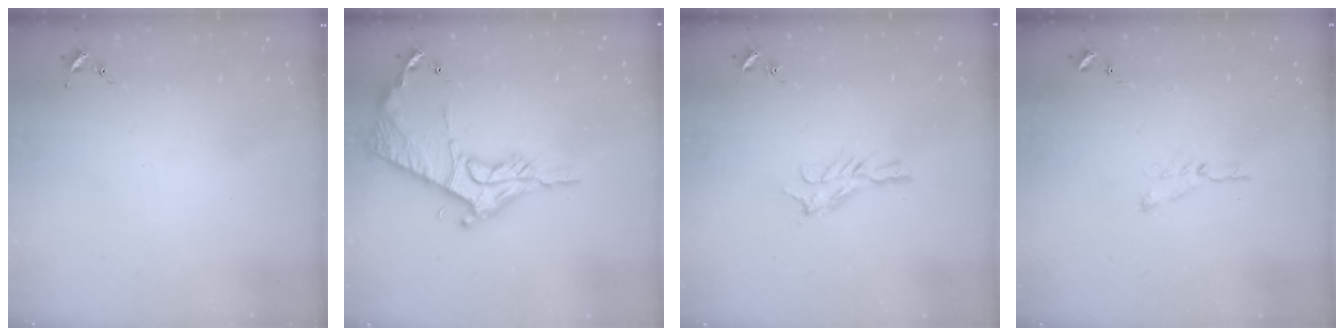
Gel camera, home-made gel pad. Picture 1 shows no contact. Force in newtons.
{"total": 16.6, "press": 16.6, "slide": 1.4}
{"total": 6.9, "press": 6.9, "slide": 0.2}
{"total": 4.0, "press": 4.0, "slide": 0.5}